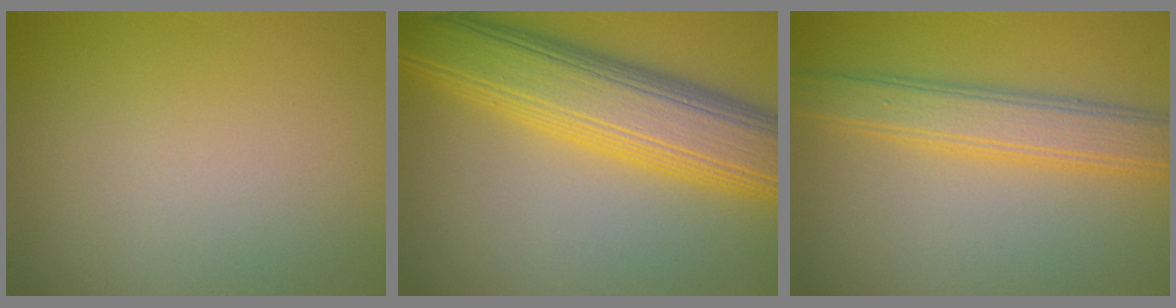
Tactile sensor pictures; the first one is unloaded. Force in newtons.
{"total": 10.8, "press": 10.8, "slide": 0.2}
{"total": 4.9, "press": 4.9, "slide": 0.1}